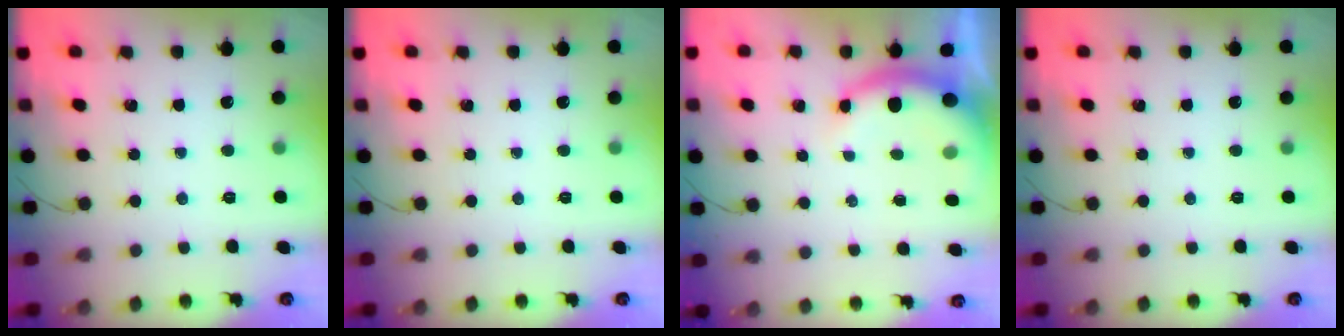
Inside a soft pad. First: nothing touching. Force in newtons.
{"total": 0.0}
{"total": 7.3, "press": 7.2, "slide": 0.7}
{"total": 0.0}